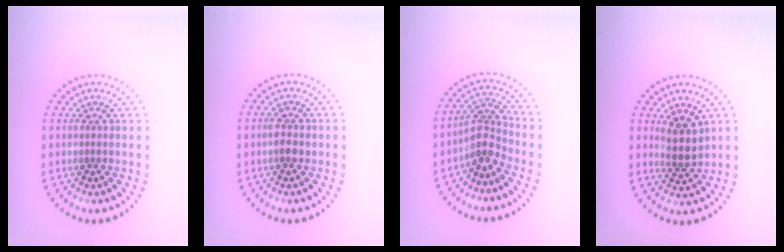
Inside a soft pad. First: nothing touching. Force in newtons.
{"total": 1.7, "press": 1.7, "slide": 0.2}
{"total": 2.9, "press": 2.2, "slide": 1.9}
{"total": 2.6, "press": 2.3, "slide": 1.2}